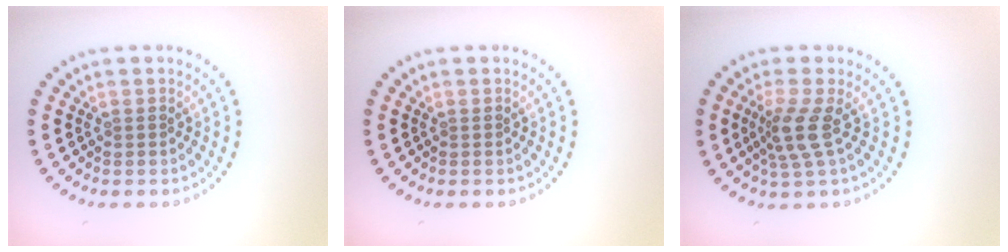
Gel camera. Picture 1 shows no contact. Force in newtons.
{"total": 0.0}
{"total": 2.8, "press": 2.1, "slide": 1.9}